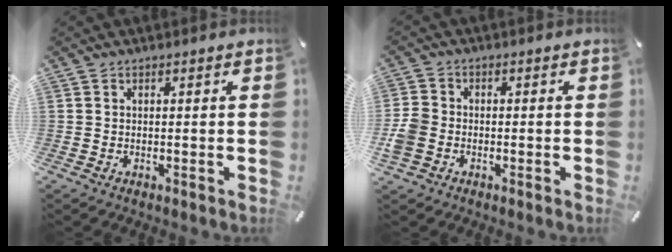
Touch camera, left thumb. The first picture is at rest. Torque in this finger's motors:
{"motor_torque": [0.65, 0.72, 0.32, -0.41, 0.07]}